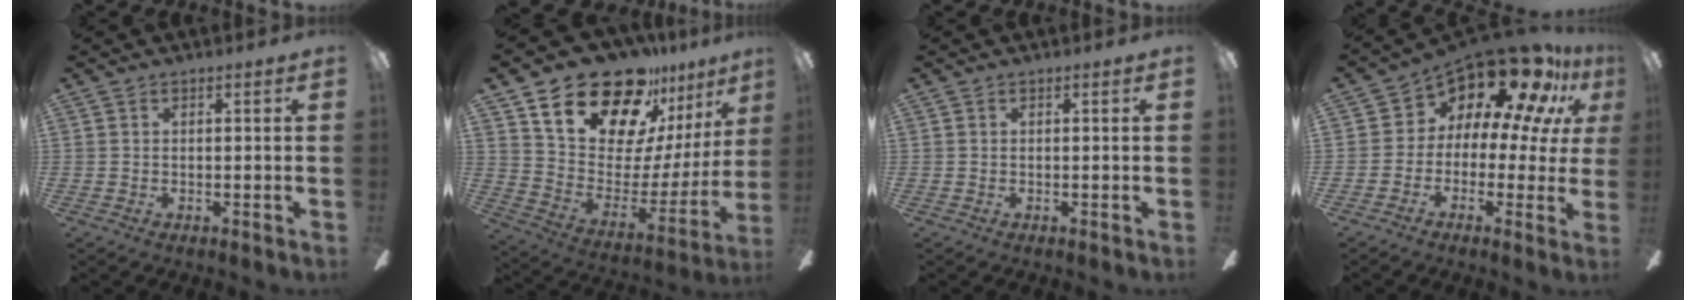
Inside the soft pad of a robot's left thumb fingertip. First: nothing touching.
{"total": 23.4, "force": [17.9, 10.8, 10.6], "torque": [-0.174, -0.123, 0.328]}
{"total": 0.0}
{"total": 17.2, "force": [11.4, 7.8, 10.3], "torque": [-0.159, -0.089, 0.195]}